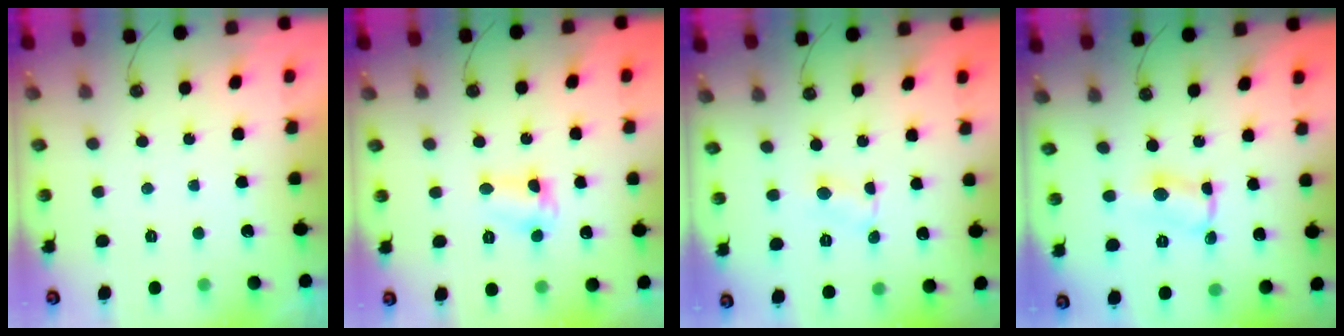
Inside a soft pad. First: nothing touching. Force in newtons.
{"total": 6.2, "press": 6.2, "slide": 0.5}
{"total": 1.0, "press": 1.0, "slide": 0.1}
{"total": 1.2, "press": 1.1, "slide": 0.6}